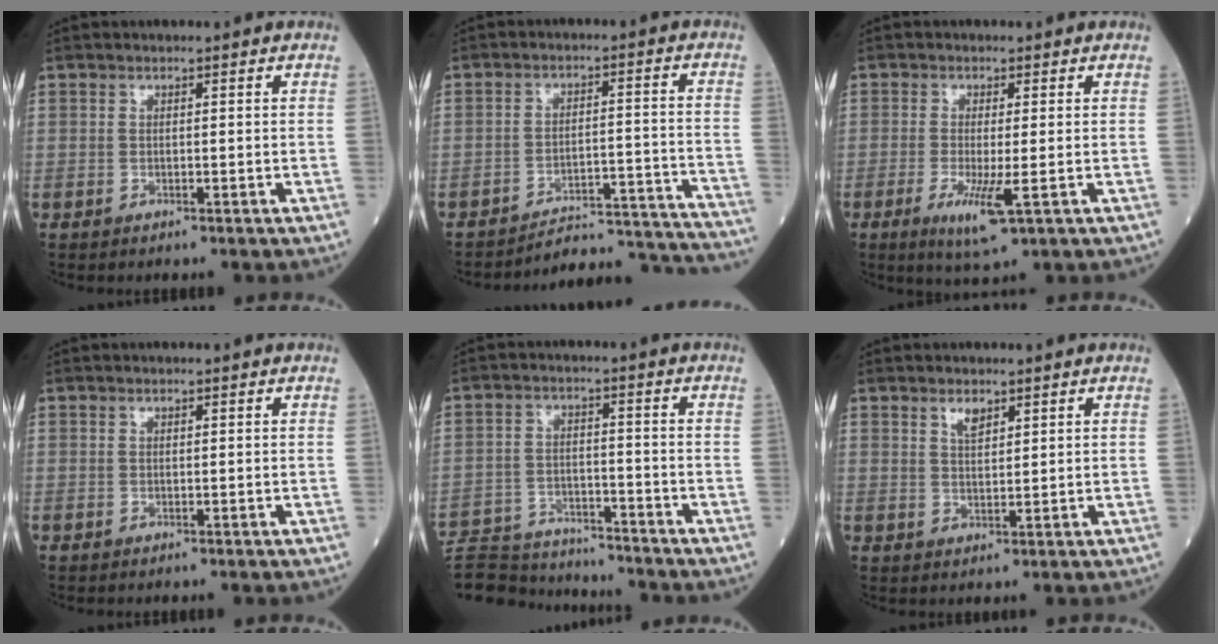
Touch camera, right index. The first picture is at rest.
{"total": 16.9, "force": [-16.8, 0.2, 1.0], "torque": [0.020, 0.036, -0.218]}
{"total": 5.6, "force": [-1.8, 0.5, 5.3], "torque": [-0.101, -0.015, -0.028]}
{"total": 0.0}
{"total": 15.9, "force": [-14.9, 3.2, 4.3], "torque": [-0.093, 0.006, -0.229]}
{"total": 2.3, "force": [1.6, 0.8, 1.5], "torque": [-0.029, -0.001, 0.032]}